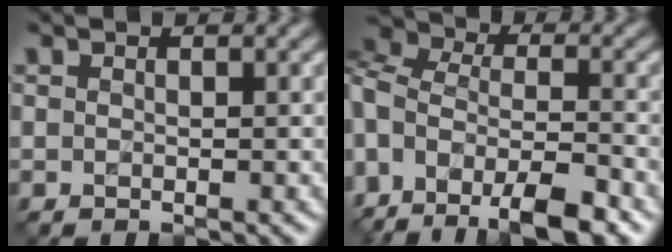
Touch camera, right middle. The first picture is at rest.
{"total": 11.5, "force": [-5.8, 5.9, 8.0], "torque": [-0.162, 0.003, -0.106]}